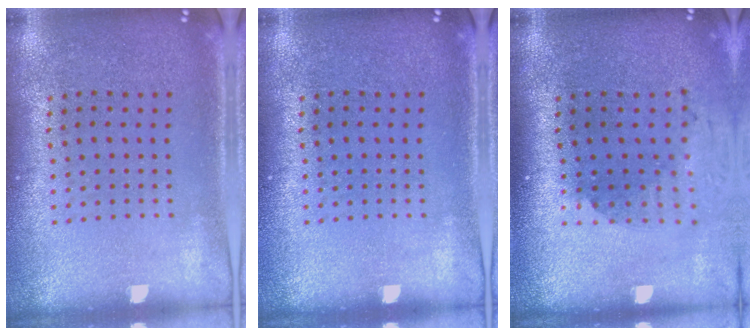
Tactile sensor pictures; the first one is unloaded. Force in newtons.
{"total": 0.0}
{"total": 2.0, "press": 1.4, "slide": 1.3}